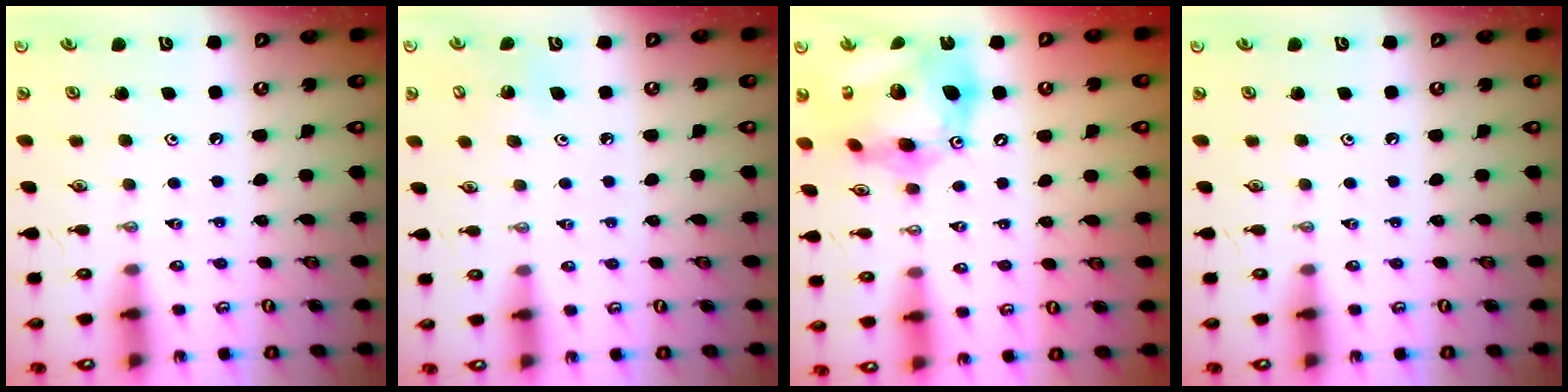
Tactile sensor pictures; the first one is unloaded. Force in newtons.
{"total": 5.1, "press": 5.0, "slide": 0.5}
{"total": 20.0, "press": 19.9, "slide": 2.2}
{"total": 0.0}